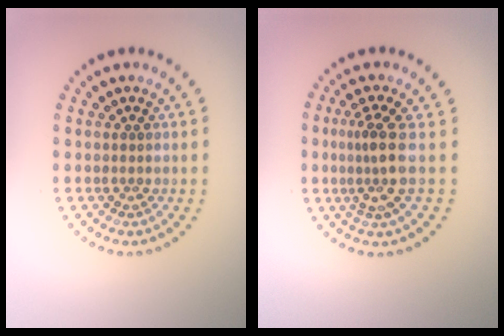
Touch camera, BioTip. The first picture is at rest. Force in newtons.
{"total": 3.2, "press": 2.2, "slide": 2.3}